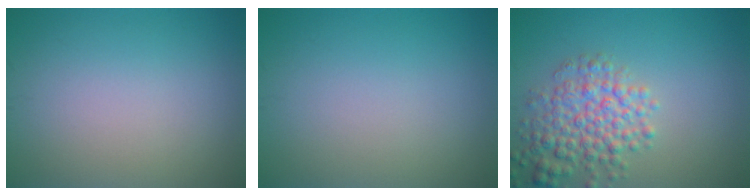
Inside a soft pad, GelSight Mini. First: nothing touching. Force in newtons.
{"total": 0.0}
{"total": 5.0, "press": 5.0, "slide": 0.2}